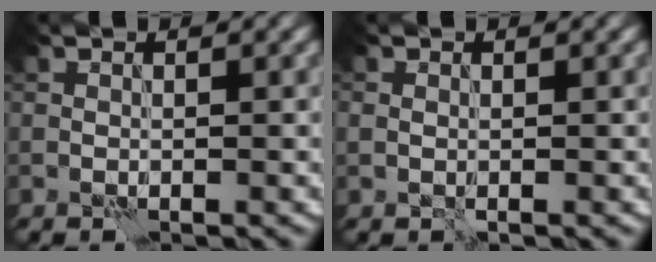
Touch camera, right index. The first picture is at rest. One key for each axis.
{"total": 0.6, "fx": 0.1, "fy": 0.5, "fz": 0.3, "tx": -0.005, "ty": 0.000, "tz": 0.002}